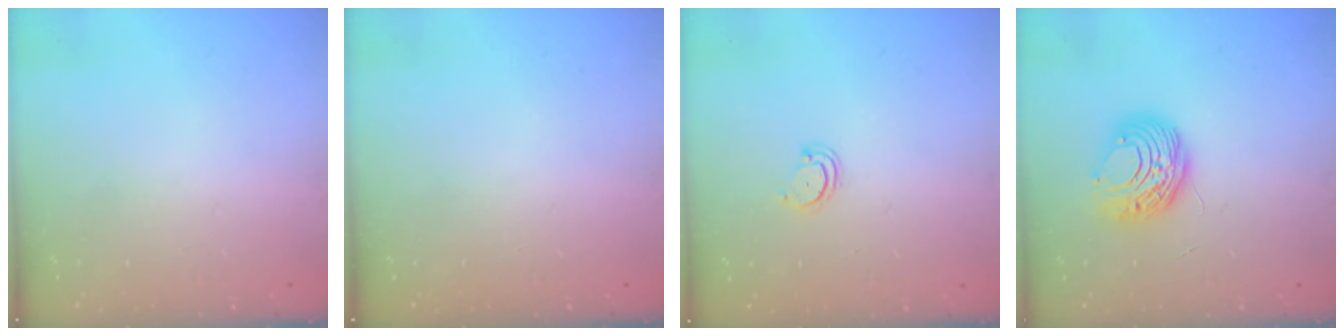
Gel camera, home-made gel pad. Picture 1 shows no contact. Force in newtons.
{"total": 0.0}
{"total": 2.3, "press": 2.3, "slide": 0.2}
{"total": 9.0, "press": 8.9, "slide": 0.5}